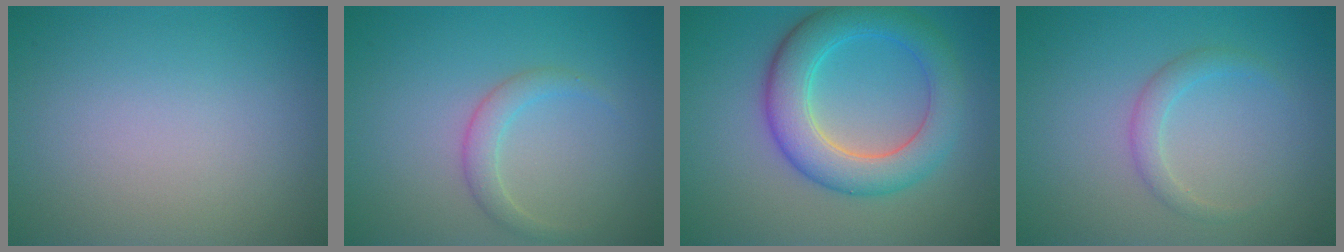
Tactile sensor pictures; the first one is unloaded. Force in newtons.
{"total": 1.9, "press": 1.9, "slide": 0.1}
{"total": 6.5, "press": 6.5, "slide": 0.1}
{"total": 1.6, "press": 1.6, "slide": 0.1}